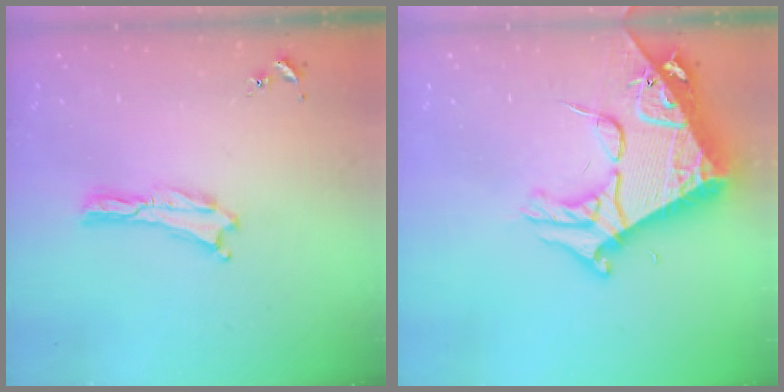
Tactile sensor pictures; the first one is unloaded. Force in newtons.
{"total": 12.0, "press": 11.9, "slide": 1.3}